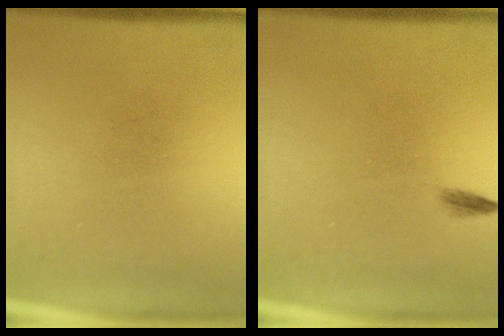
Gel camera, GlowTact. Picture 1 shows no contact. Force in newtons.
{"total": 0.7}